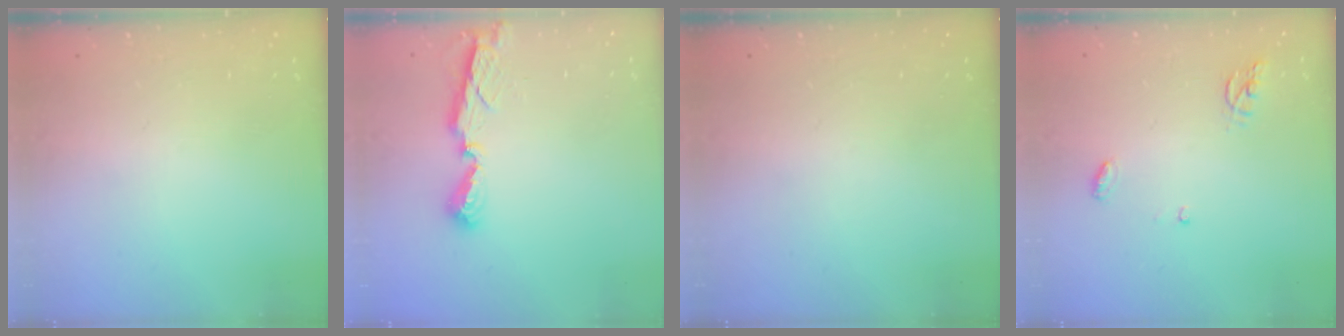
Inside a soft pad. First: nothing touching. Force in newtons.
{"total": 7.8, "press": 7.8, "slide": 0.5}
{"total": 0.0}
{"total": 5.3, "press": 5.3, "slide": 0.3}